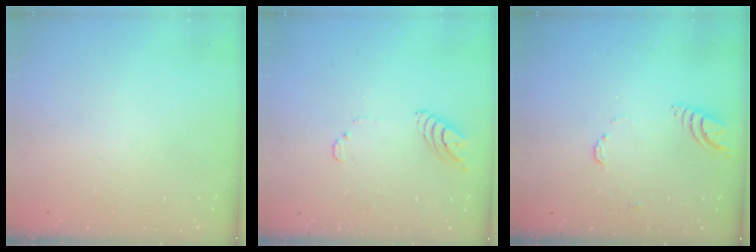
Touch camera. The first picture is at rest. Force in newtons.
{"total": 7.7, "press": 7.7, "slide": 0.8}
{"total": 4.8, "press": 4.8, "slide": 0.6}